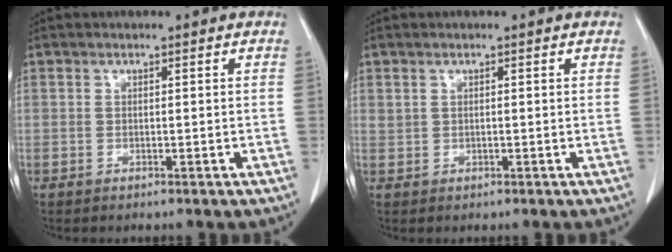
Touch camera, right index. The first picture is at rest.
{"total": 0.6, "force": [0.3, 0.4, 0.4], "torque": [-0.012, 0.011, 0.012]}